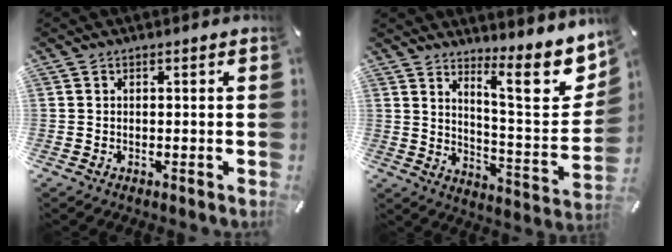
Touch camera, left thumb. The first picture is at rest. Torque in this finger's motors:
{"motor_torque": [1.05, -0.72, 0.28, 0.00, 0.12]}